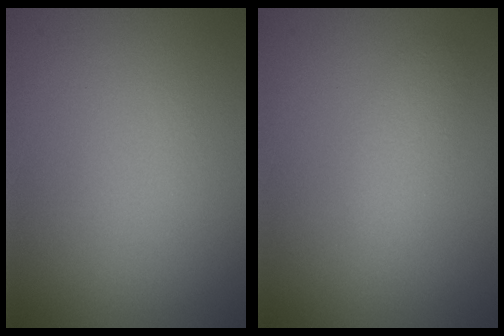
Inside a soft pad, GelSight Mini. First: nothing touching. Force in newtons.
{"total": 1.9, "press": 1.9, "slide": 0.1}